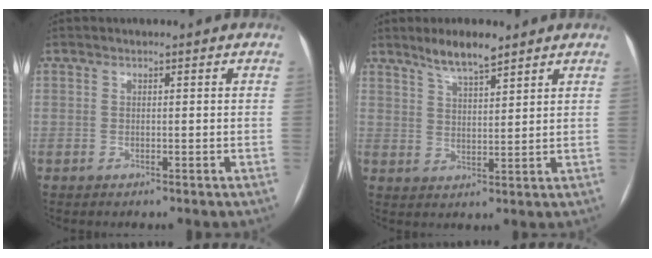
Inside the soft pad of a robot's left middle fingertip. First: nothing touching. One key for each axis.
{"total": 5.9, "fx": 4.7, "fy": 0.9, "fz": 3.4, "tx": -0.068, "ty": 0.003, "tz": 0.085}